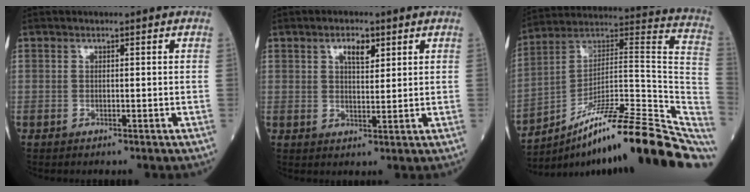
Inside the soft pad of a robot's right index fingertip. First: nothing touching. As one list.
[{"total": 3.6, "force": [1.9, 1.4, 2.7], "torque": [-0.046, 0.002, 0.032]}, {"total": 27.3, "force": [-19.5, 3.6, 18.7], "torque": [-0.187, 0.031, -0.304]}]